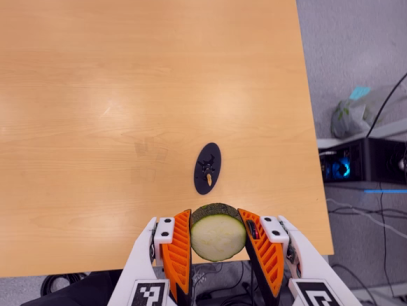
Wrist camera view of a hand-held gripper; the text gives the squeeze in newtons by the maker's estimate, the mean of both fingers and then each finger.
{"total": 12.5, "left": 11.4, "right": 13.6}